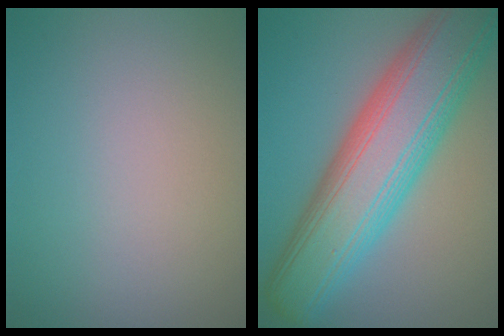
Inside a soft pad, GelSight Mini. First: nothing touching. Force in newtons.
{"total": 12.3, "press": 12.3, "slide": 0.3}